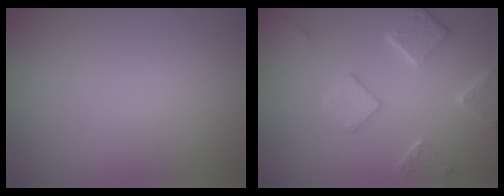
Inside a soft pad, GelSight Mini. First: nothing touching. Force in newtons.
{"total": 4.7, "press": 3.7, "slide": 2.9}